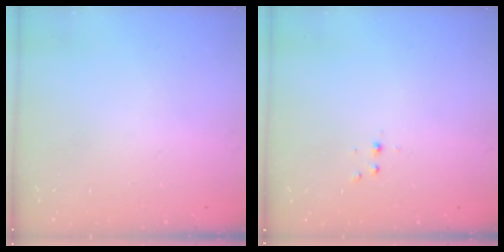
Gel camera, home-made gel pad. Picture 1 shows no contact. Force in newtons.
{"total": 3.0, "press": 2.6, "slide": 1.5}